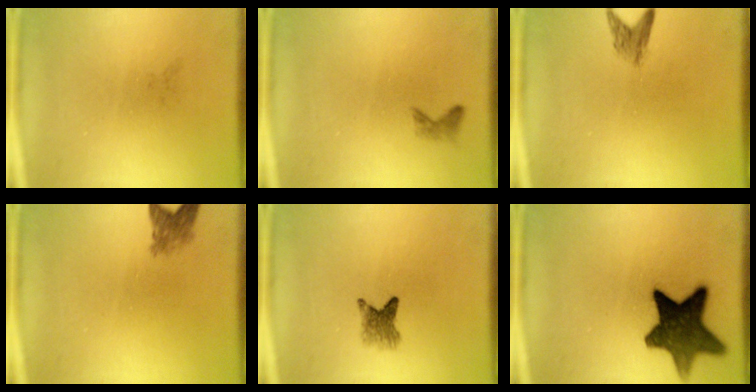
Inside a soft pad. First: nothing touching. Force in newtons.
{"total": 0.8}
{"total": 2.0}
{"total": 2.4}
{"total": 2.9}
{"total": 13.4}